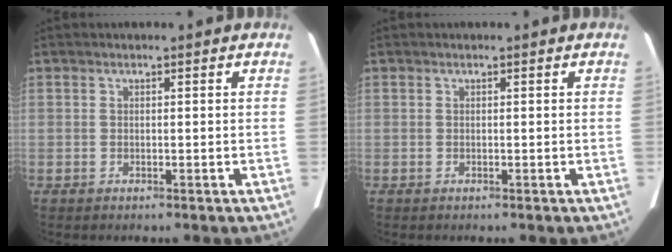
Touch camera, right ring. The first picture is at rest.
{"total": 0.0}